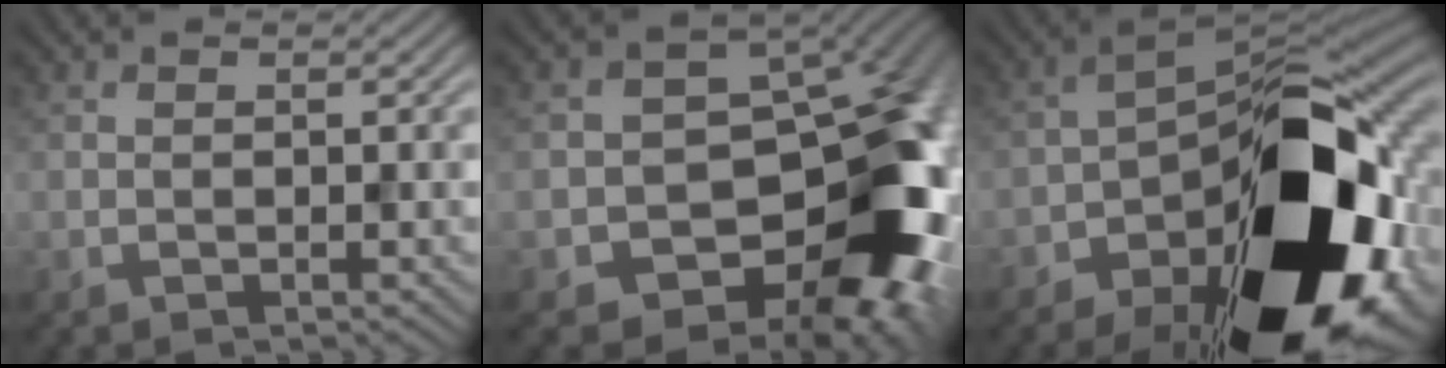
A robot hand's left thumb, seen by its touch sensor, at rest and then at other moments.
{"total": 18.1, "force": [-4.9, 13.3, 11.2], "torque": [-0.111, -0.012, -0.063]}
{"total": 21.0, "force": [-9.5, 10.7, 15.3], "torque": [-0.236, -0.031, -0.146]}